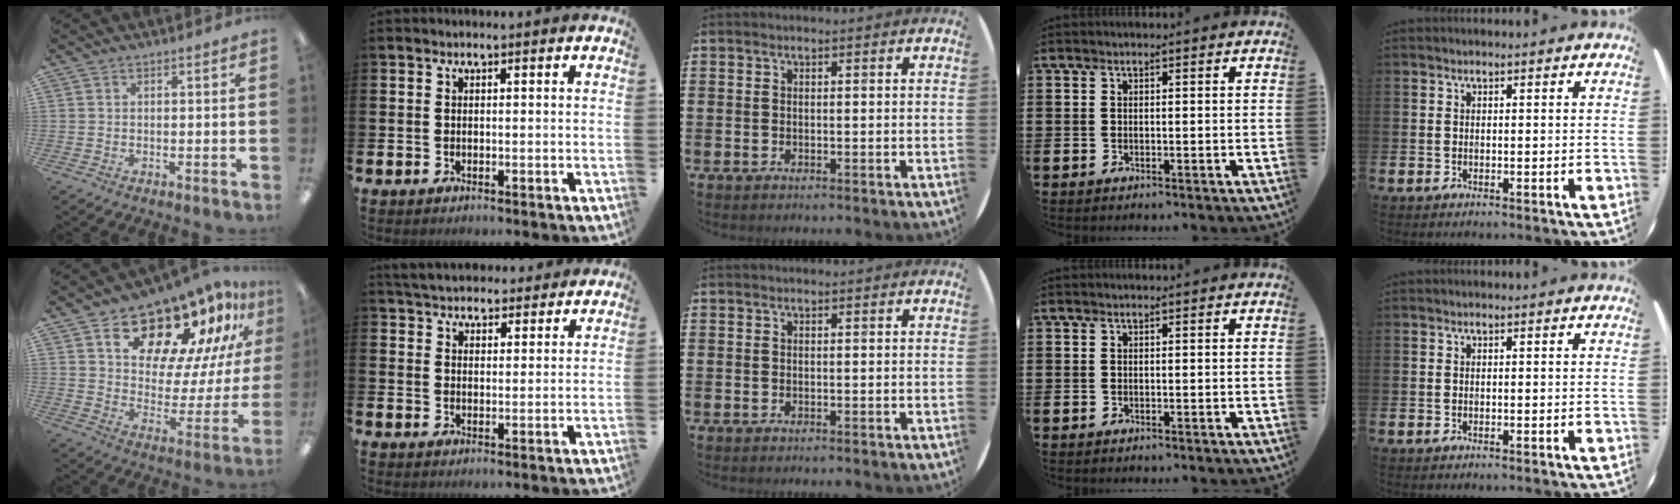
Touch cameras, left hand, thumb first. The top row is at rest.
{"thumb": {"total": 18.7, "force": [14.3, 8.7, 8.2], "torque": [-0.123, -0.108, 0.244]}, "index": {"total": 5.2, "force": [5.1, 1.1, 0.3], "torque": [-0.029, -0.024, 0.094]}}